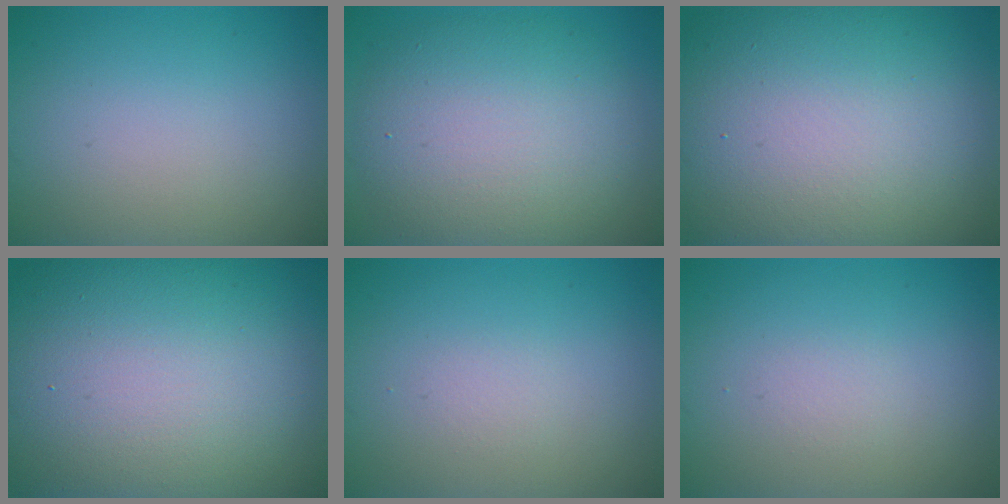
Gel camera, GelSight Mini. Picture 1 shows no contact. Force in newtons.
{"total": 9.0, "press": 8.9, "slide": 0.9}
{"total": 19.0, "press": 19.0, "slide": 0.7}
{"total": 21.0, "press": 21.0, "slide": 1.1}
{"total": 0.7, "press": 0.7, "slide": 0.0}
{"total": 0.7, "press": 0.7, "slide": 0.0}